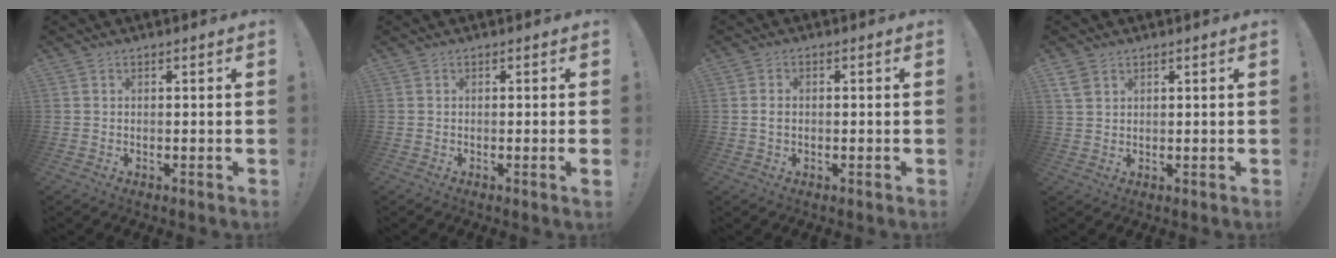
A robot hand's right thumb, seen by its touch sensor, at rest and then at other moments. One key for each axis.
{"total": 1.3, "fx": -0.3, "fy": -0.3, "fz": 1.3, "tx": -0.027, "ty": 0.001, "tz": -0.005}
{"total": 1.4, "fx": -0.1, "fy": 1.0, "fz": 1.0, "tx": -0.019, "ty": 0.008, "tz": -0.002}
{"total": 4.4, "fx": 2.6, "fy": 3.2, "fz": 1.6, "tx": -0.022, "ty": -0.011, "tz": 0.052}